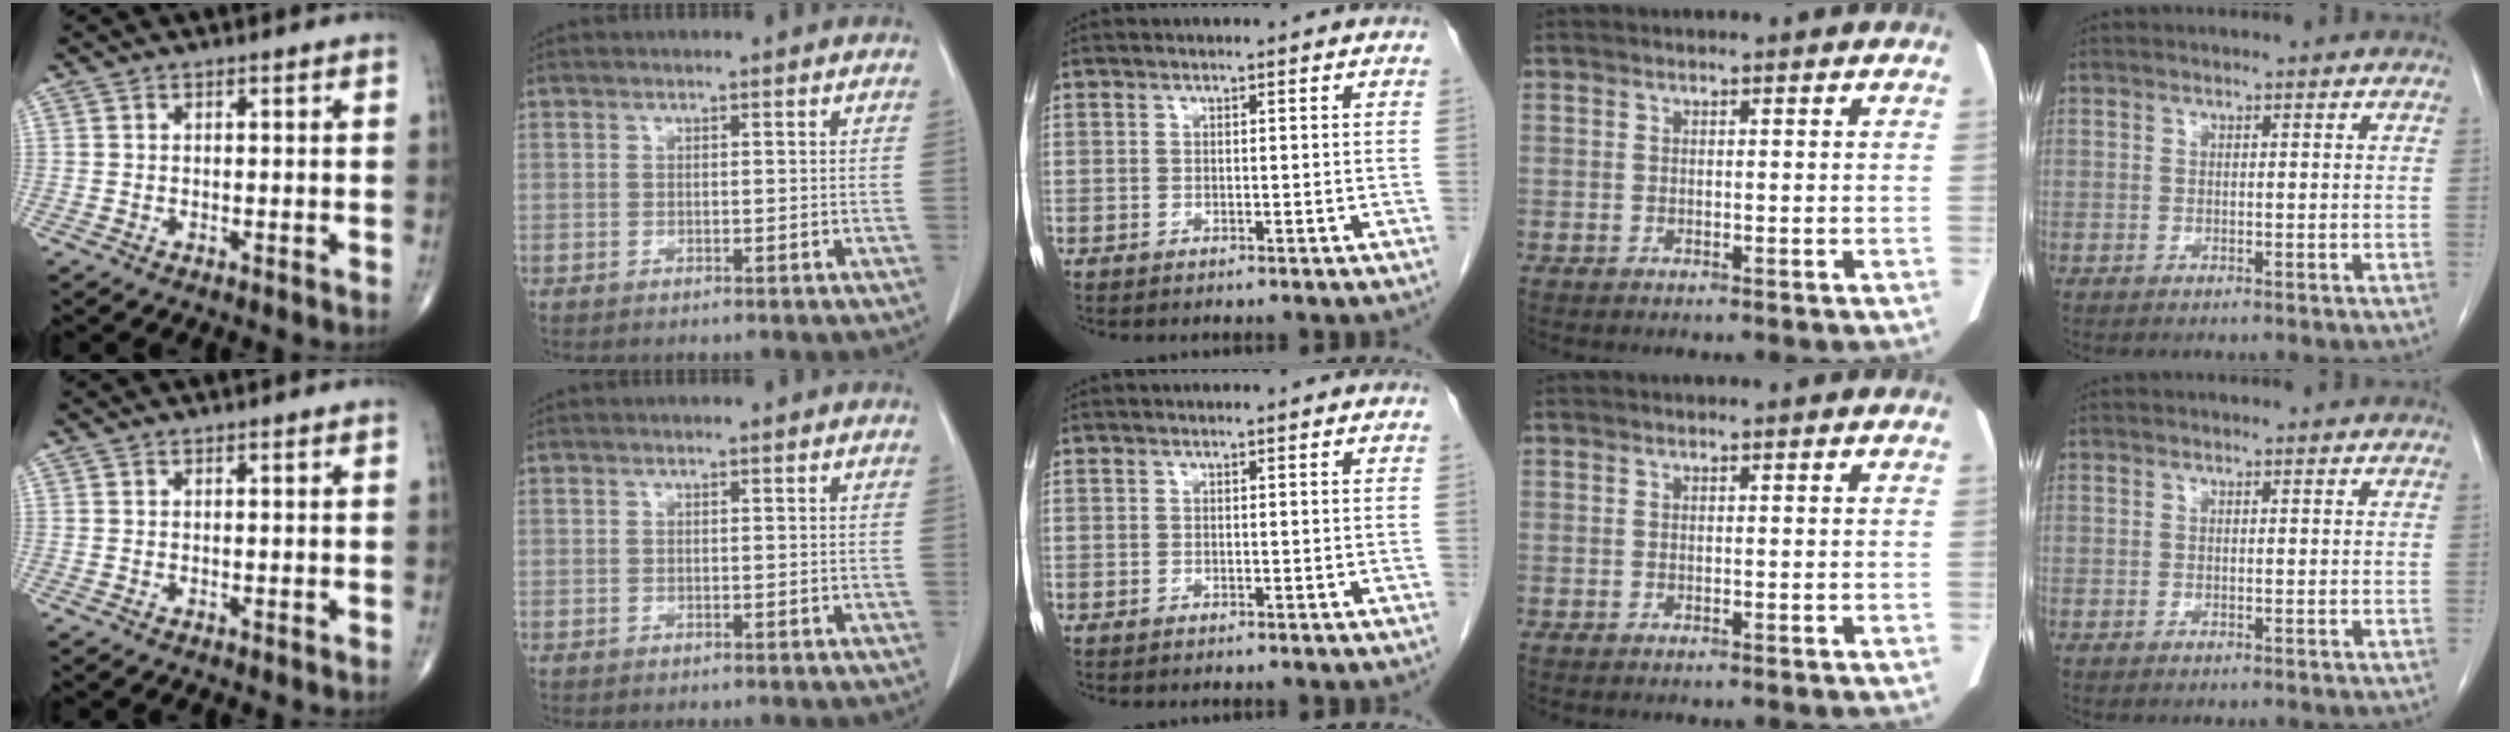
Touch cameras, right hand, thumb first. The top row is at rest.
{}